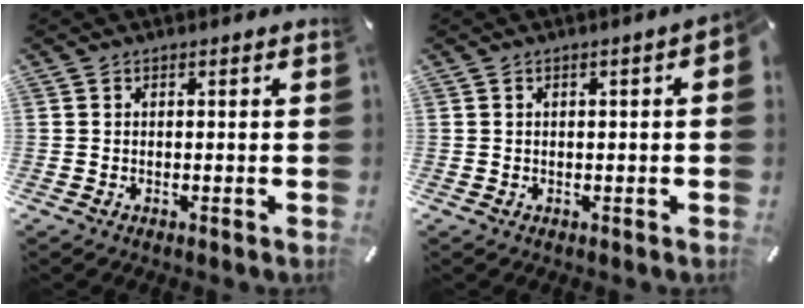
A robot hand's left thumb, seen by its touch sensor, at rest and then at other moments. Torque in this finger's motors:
{"motor_torque": [0.18, 0.16, 0.56, -0.52, 0.08]}